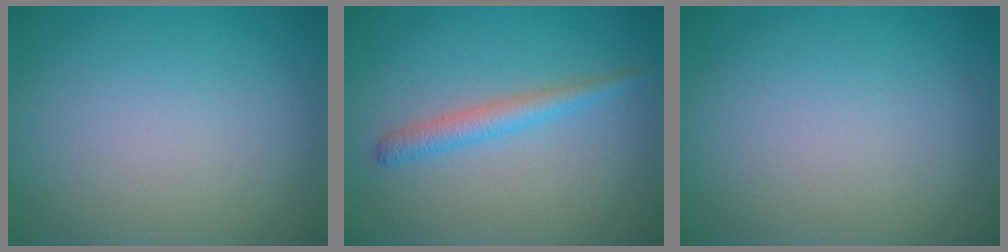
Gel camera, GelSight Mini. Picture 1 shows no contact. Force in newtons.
{"total": 2.2, "press": 2.2, "slide": 0.2}
{"total": 0.0}